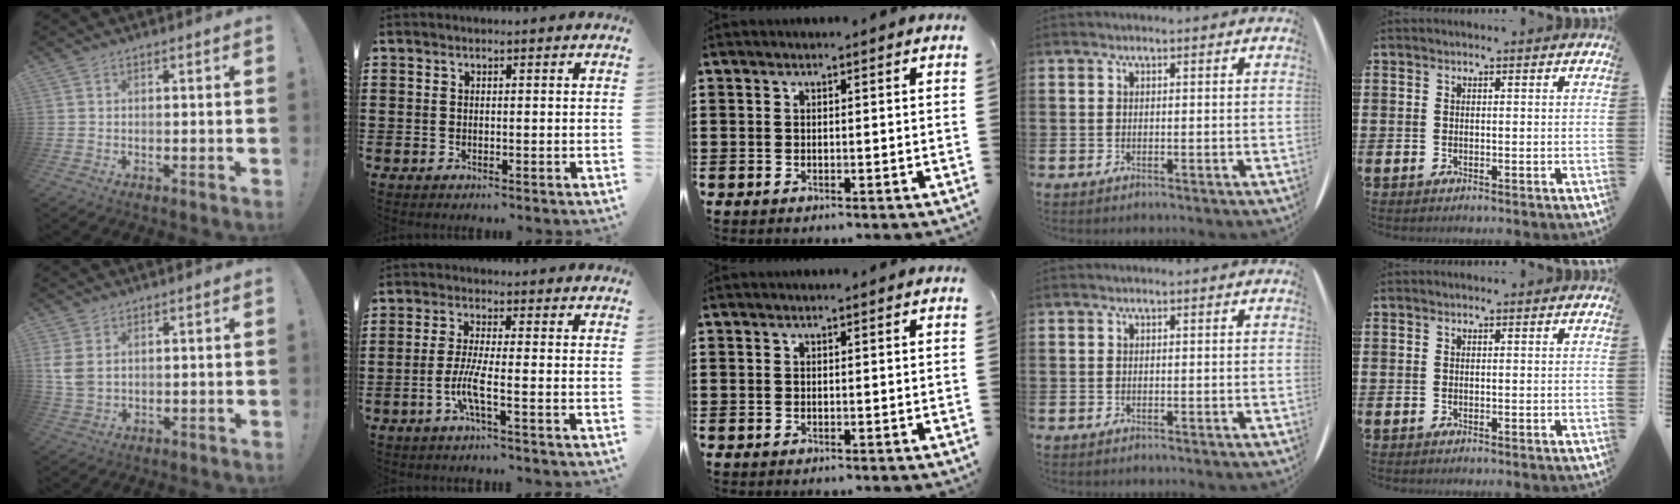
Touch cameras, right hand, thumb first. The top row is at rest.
{"thumb": {"total": 5.3, "force": [2.0, 3.5, 3.4], "torque": [-0.068, -0.011, 0.038]}, "index": {"total": 5.0, "force": [-2.0, 0.2, 4.6], "torque": [-0.108, -0.017, -0.045]}}